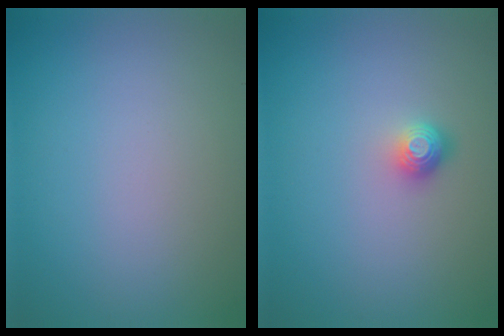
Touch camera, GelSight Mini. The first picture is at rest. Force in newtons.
{"total": 1.6, "press": 1.2, "slide": 1.1}